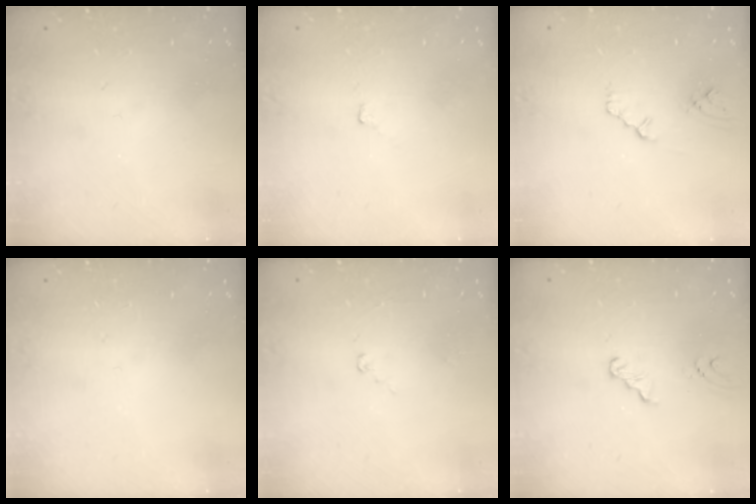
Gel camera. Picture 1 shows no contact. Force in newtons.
{"total": 2.9, "press": 2.9, "slide": 0.4}
{"total": 2.4, "press": 2.3, "slide": 0.4}
{"total": 0.0}
{"total": 2.0, "press": 2.0, "slide": 0.2}
{"total": 2.7, "press": 2.3, "slide": 1.5}